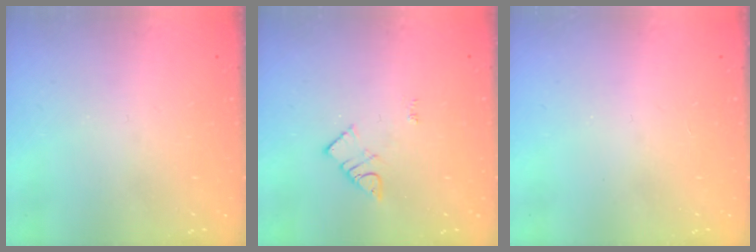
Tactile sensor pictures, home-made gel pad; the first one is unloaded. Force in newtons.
{"total": 3.6, "press": 3.6, "slide": 0.4}
{"total": 2.8, "press": 2.8, "slide": 0.4}